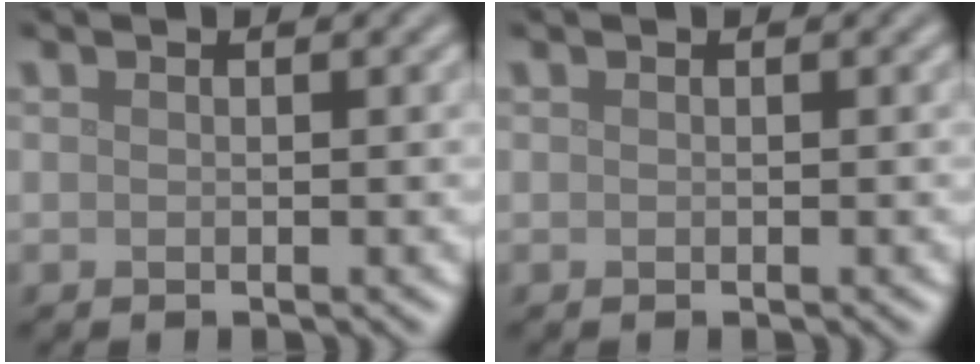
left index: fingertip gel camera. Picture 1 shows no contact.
{"total": 0.0}